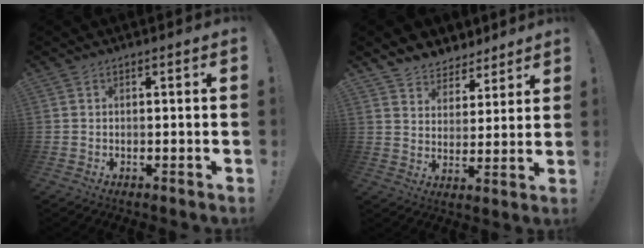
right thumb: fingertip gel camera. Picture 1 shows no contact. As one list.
[{"total": 6.8, "force": [5.3, 4.3, 0.6], "torque": [-0.015, -0.044, 0.105]}]